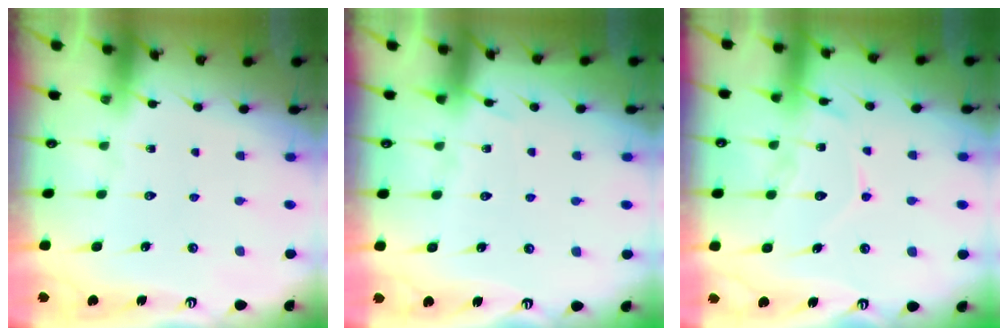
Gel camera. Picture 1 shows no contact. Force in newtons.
{"total": 4.6, "press": 4.6, "slide": 0.6}
{"total": 12.8, "press": 12.8, "slide": 1.0}